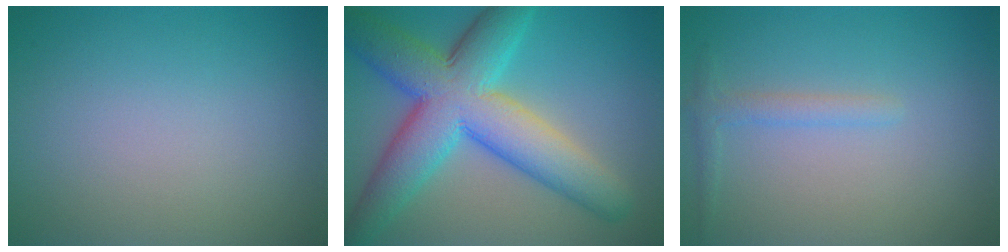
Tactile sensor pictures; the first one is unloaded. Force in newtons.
{"total": 10.9, "press": 10.9, "slide": 0.1}
{"total": 1.4, "press": 1.4, "slide": 0.1}